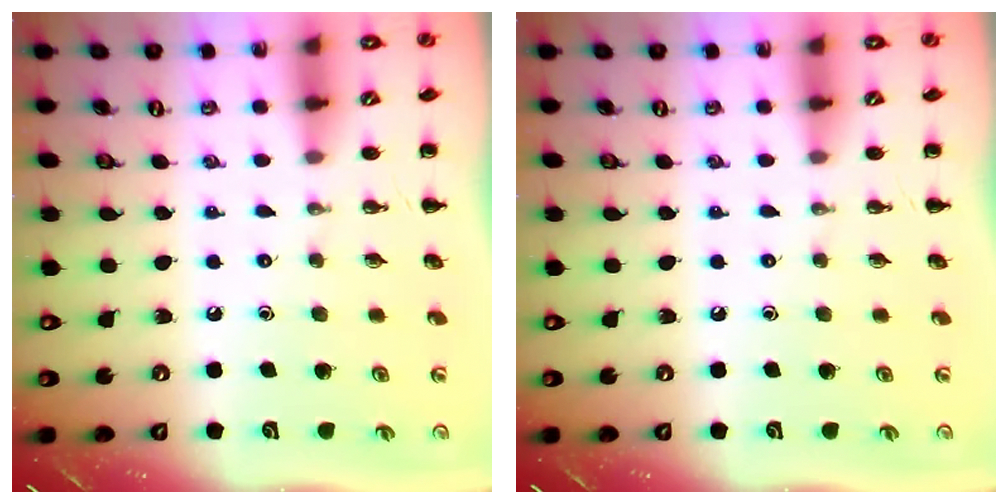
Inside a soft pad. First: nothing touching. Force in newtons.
{"total": 0.0}